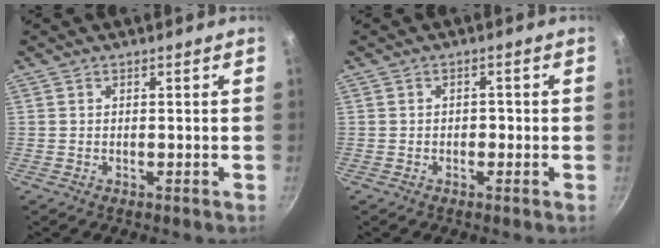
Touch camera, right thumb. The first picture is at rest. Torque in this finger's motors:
{"motor_torque": [-0.61, 0.07, -0.01, 0.69, -0.01]}